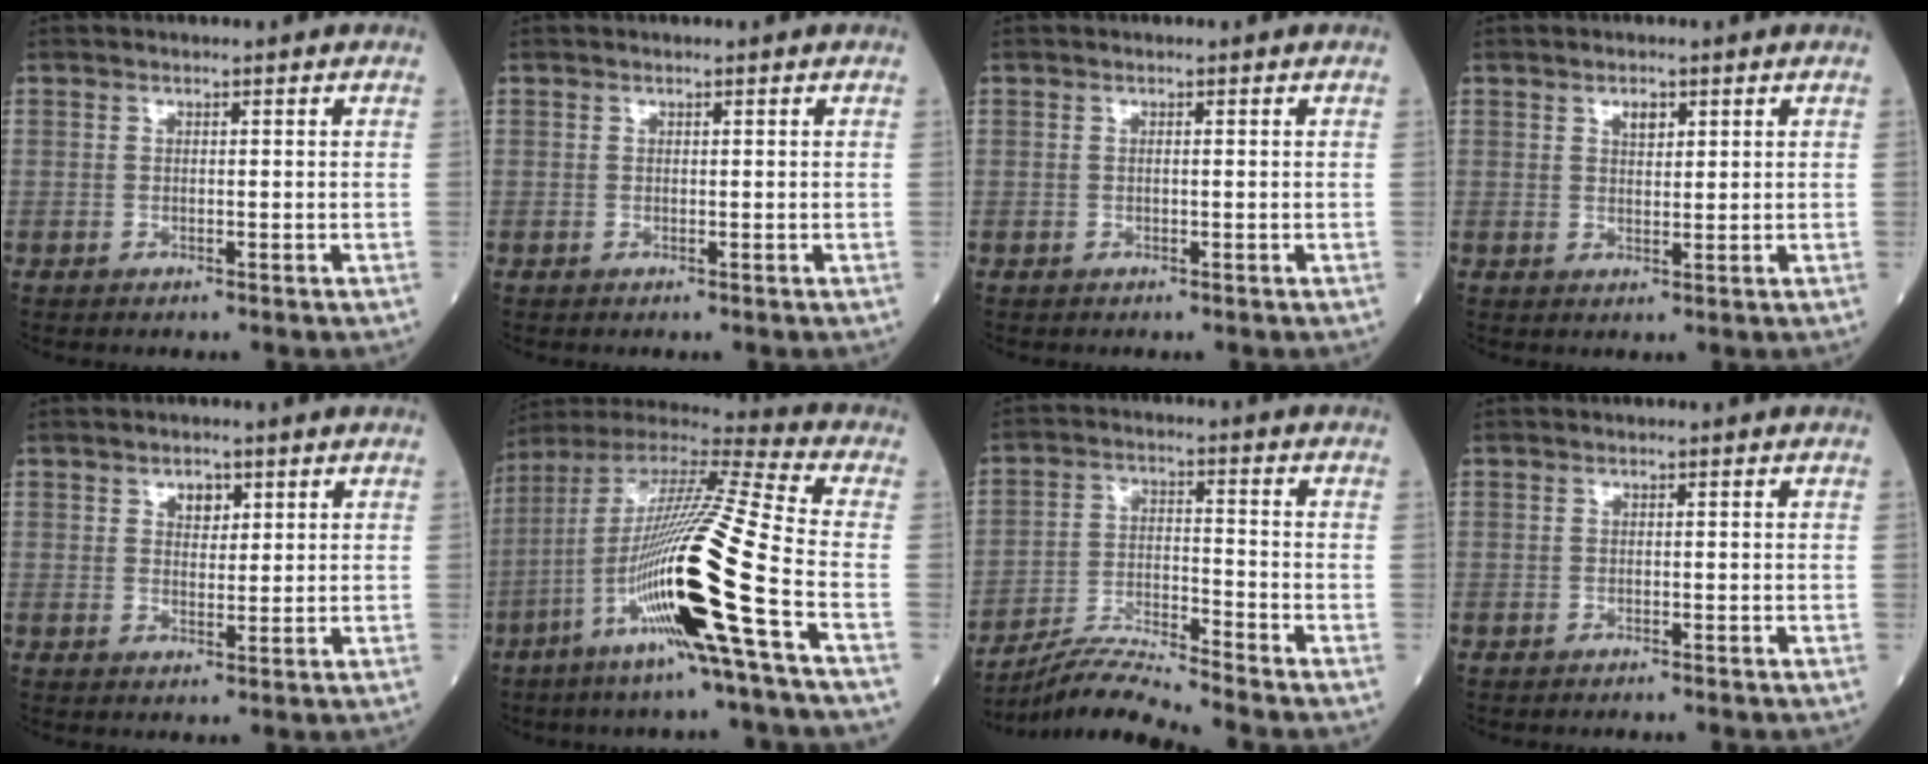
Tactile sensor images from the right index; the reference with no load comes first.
{"total": 0.0}
{"total": 0.0}
{"total": 2.1, "force": [1.2, 1.0, 1.5], "torque": [-0.023, 0.000, 0.020]}
{"total": 2.7, "force": [1.4, 1.6, 1.6], "torque": [-0.020, 0.000, 0.022]}
{"total": 22.3, "force": [-8.0, -1.1, 20.8], "torque": [-0.422, -0.031, -0.162]}
{"total": 8.2, "force": [-7.8, -1.9, 1.7], "torque": [-0.037, -0.008, -0.147]}
{"total": 1.2, "force": [-1.2, 0.1, 0.3], "torque": [-0.007, -0.001, -0.016]}